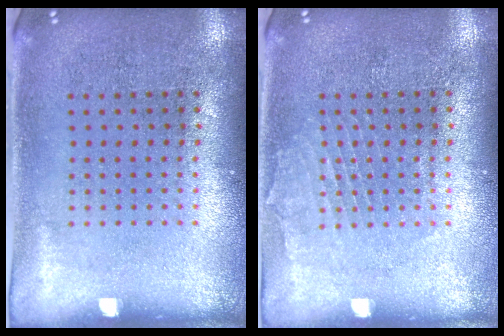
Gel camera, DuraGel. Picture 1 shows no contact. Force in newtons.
{"total": 1.2, "press": 1.1, "slide": 0.1}